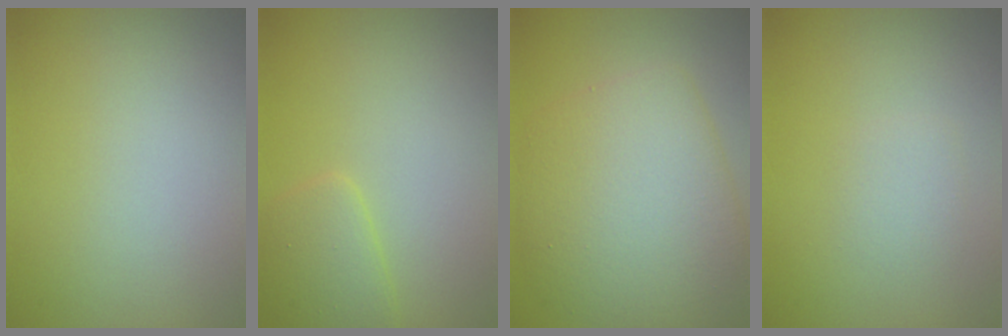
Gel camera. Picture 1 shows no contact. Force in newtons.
{"total": 2.3, "press": 2.3, "slide": 0.1}
{"total": 8.0, "press": 8.0, "slide": 0.1}
{"total": 1.0, "press": 1.0, "slide": 0.0}